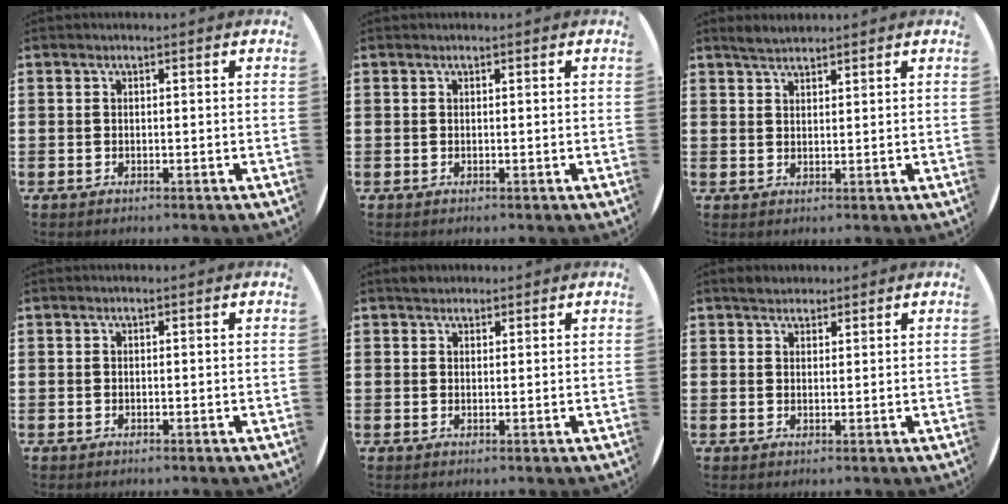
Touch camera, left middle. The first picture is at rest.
{"total": 0.0}
{"total": 2.2, "force": [2.1, 0.5, 0.5], "torque": [-0.013, 0.005, 0.040]}
{"total": 0.0}
{"total": 1.4, "force": [1.2, 0.5, -0.1], "torque": [0.009, 0.001, 0.023]}
{"total": 1.9, "force": [1.7, 0.7, 0.0], "torque": [0.006, 0.003, 0.032]}